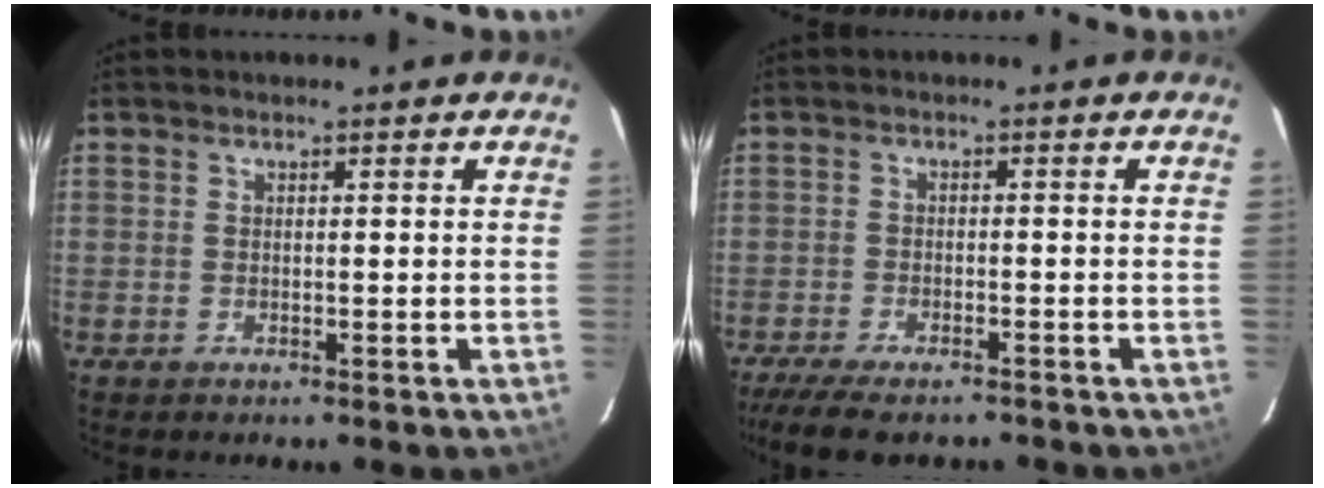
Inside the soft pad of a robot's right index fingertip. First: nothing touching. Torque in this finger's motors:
{"motor_torque": [1.30, -0.85, 0.37, 0.07]}